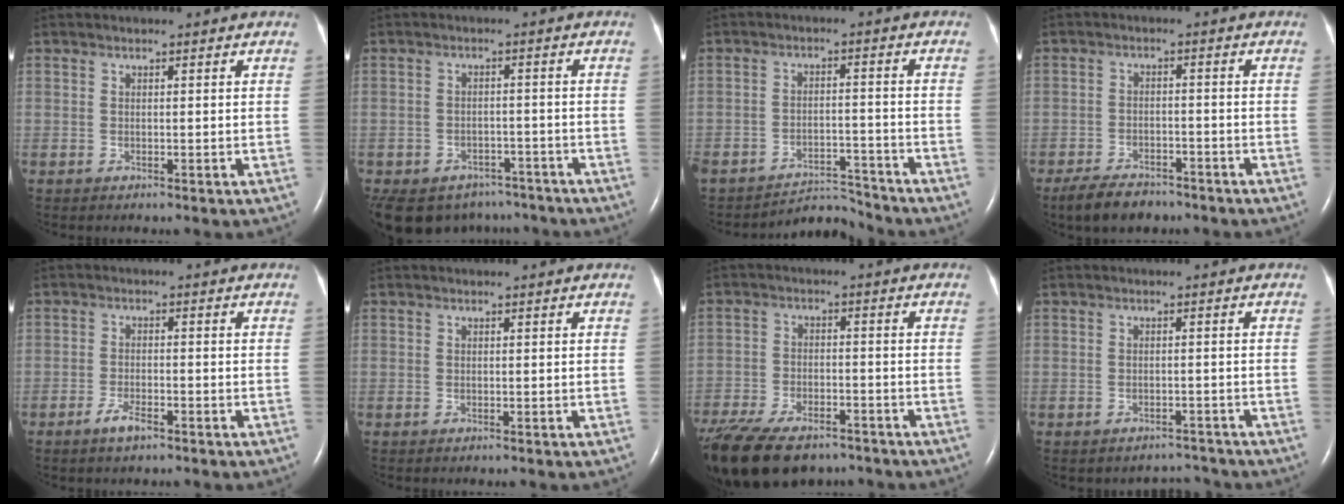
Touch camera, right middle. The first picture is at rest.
{"total": 14.1, "force": [-10.1, 8.9, 3.9], "torque": [-0.109, 0.004, -0.125]}
{"total": 6.3, "force": [-6.1, 0.7, -1.1], "torque": [0.016, 0.010, -0.102]}
{"total": 6.3, "force": [-5.0, 2.7, 2.6], "torque": [-0.056, -0.006, -0.085]}
{"total": 2.9, "force": [-2.0, 0.7, 1.9], "torque": [-0.043, 0.000, -0.038]}
{"total": 0.0}
{"total": 17.3, "force": [-12.9, 7.4, 8.9], "torque": [-0.220, -0.028, -0.202]}
{"total": 2.2, "force": [-2.0, 0.8, -0.5], "torque": [0.004, 0.006, -0.025]}